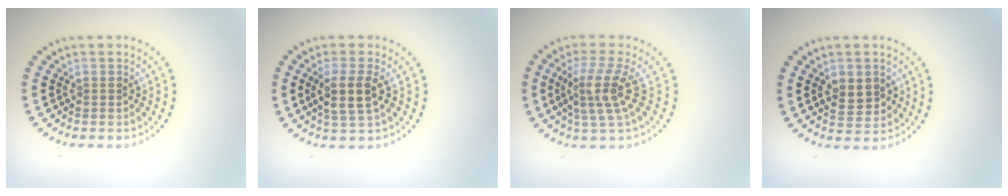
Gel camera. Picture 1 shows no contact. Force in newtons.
{"total": 2.9, "press": 2.5, "slide": 1.5}
{"total": 4.0, "press": 2.9, "slide": 2.7}
{"total": 2.9, "press": 2.9, "slide": 0.4}